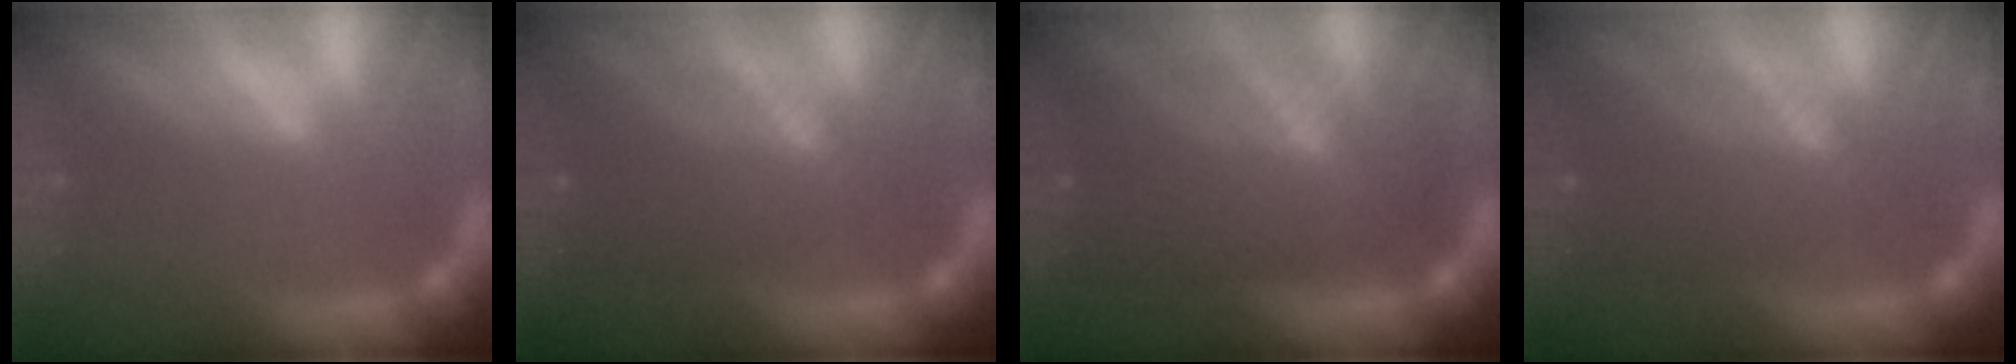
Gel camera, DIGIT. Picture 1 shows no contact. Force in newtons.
{"total": 6.0}
{"total": 9.1}
{"total": 6.0}